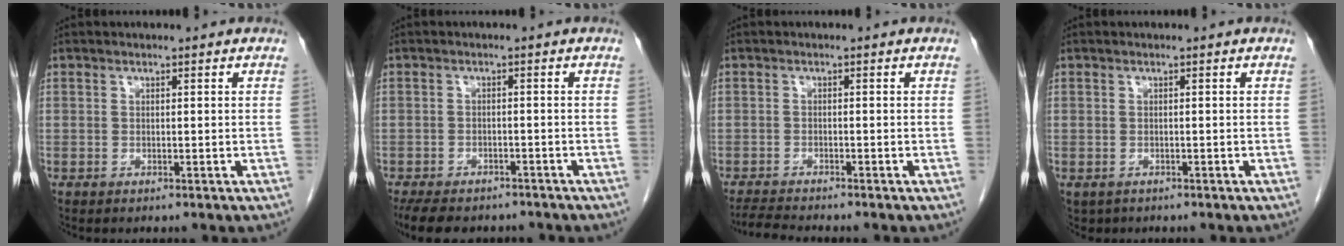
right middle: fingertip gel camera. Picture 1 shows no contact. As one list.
[{"total": 11.3, "force": [-9.3, 4.6, 4.4], "torque": [-0.087, -0.010, -0.126]}, {"total": 3.8, "force": [-3.6, -0.5, 1.0], "torque": [-0.020, -0.020, -0.064]}, {"total": 2.2, "force": [-1.5, 1.6, 0.2], "torque": [-0.008, 0.001, -0.023]}]